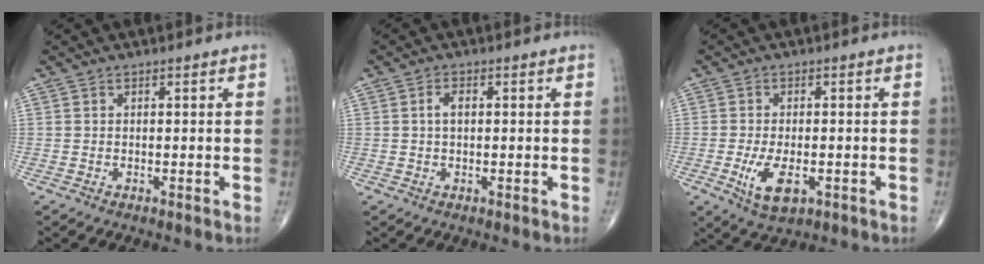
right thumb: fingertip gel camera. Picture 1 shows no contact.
{"total": 2.3, "force": [0.3, 1.2, 1.9], "torque": [-0.037, 0.007, 0.005]}
{"total": 6.8, "force": [-2.1, 3.2, 5.6], "torque": [-0.105, -0.008, -0.029]}